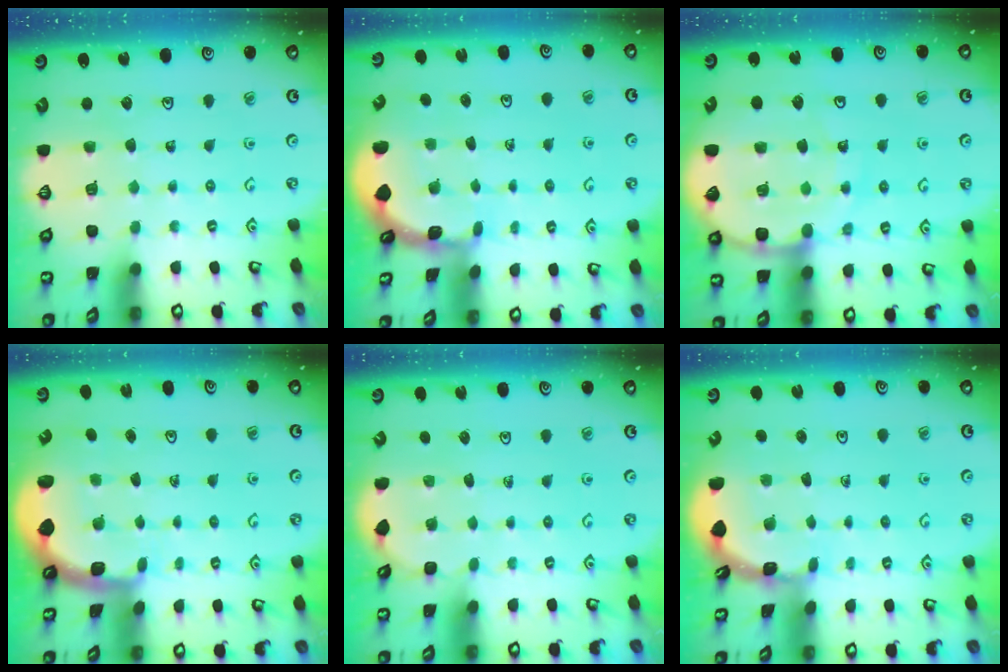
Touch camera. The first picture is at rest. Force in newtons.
{"total": 1.5, "press": 1.5, "slide": 0.1}
{"total": 13.5, "press": 13.4, "slide": 1.6}
{"total": 2.4, "press": 2.1, "slide": 1.2}
{"total": 2.1, "press": 1.8, "slide": 1.1}
{"total": 1.6, "press": 1.6, "slide": 0.1}